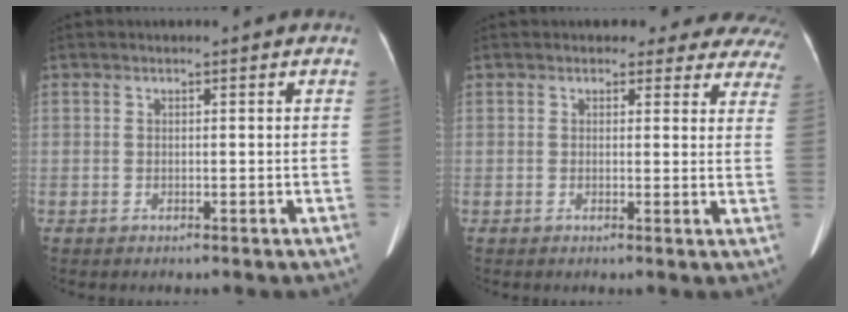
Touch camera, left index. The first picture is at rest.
{"total": 12.6, "force": [11.6, 4.8, 1.2], "torque": [0.034, -0.032, 0.088]}